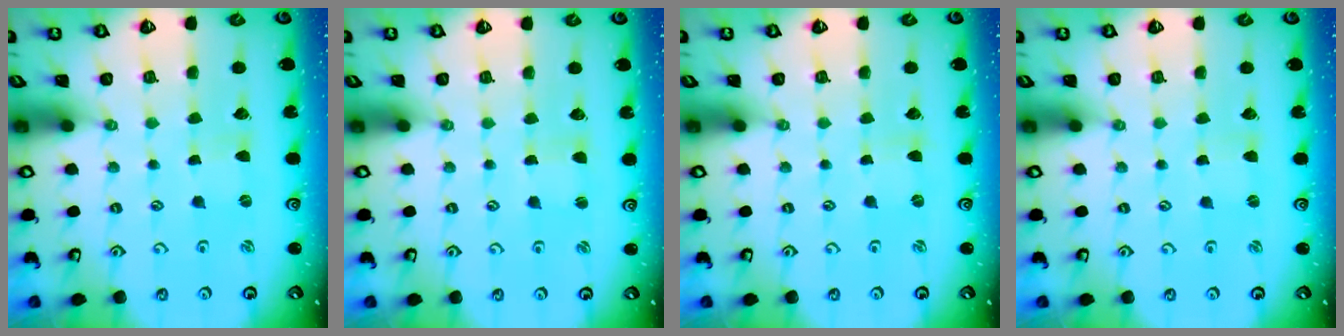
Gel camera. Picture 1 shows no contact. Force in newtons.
{"total": 0.9, "press": 0.9, "slide": 0.0}
{"total": 0.0}
{"total": 0.0}